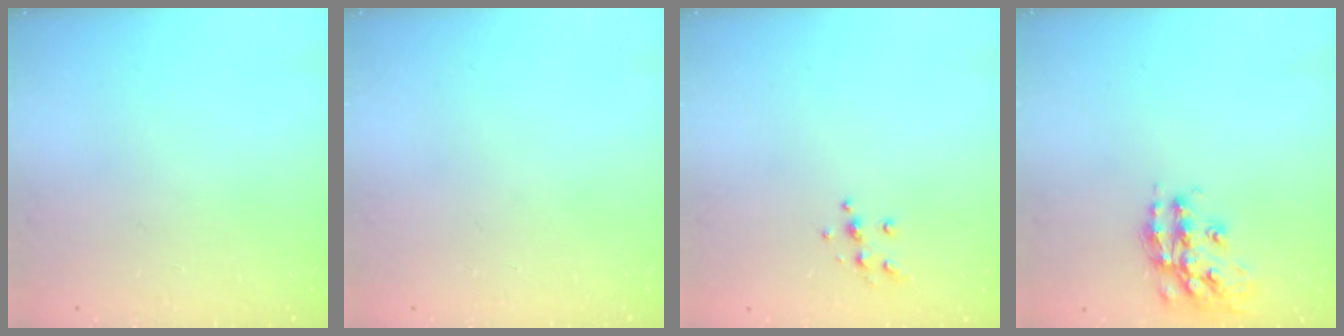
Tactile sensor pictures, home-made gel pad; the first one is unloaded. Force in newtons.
{"total": 0.0}
{"total": 5.6, "press": 5.6, "slide": 0.6}
{"total": 13.7, "press": 13.7, "slide": 0.9}